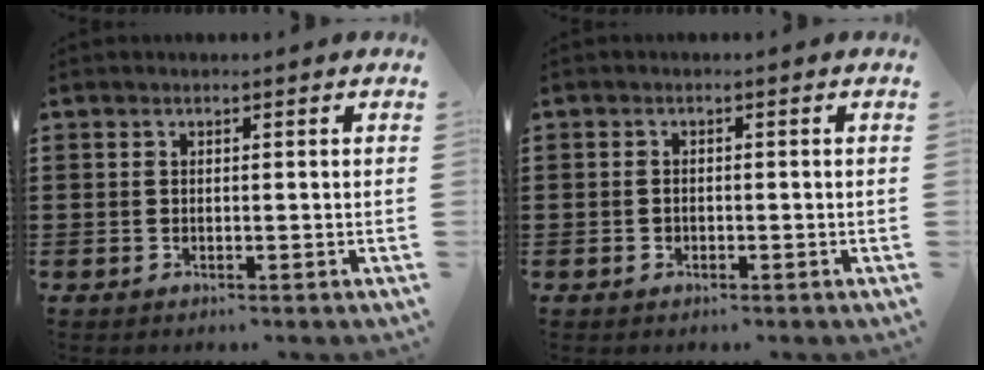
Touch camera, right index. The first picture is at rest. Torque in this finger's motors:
{"motor_torque": [1.15, 0.99, 0.03, -0.01]}